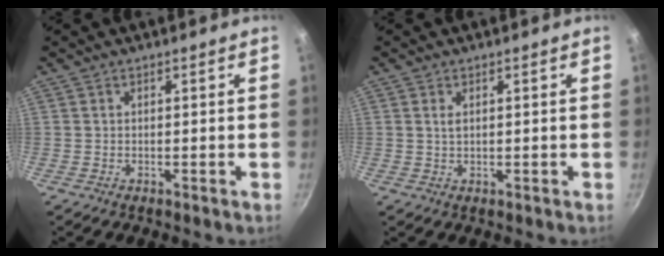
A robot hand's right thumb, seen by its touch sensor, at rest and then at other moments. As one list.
[{"total": 1.6, "force": [0.5, 0.9, 1.3], "torque": [-0.024, -0.001, 0.010]}]